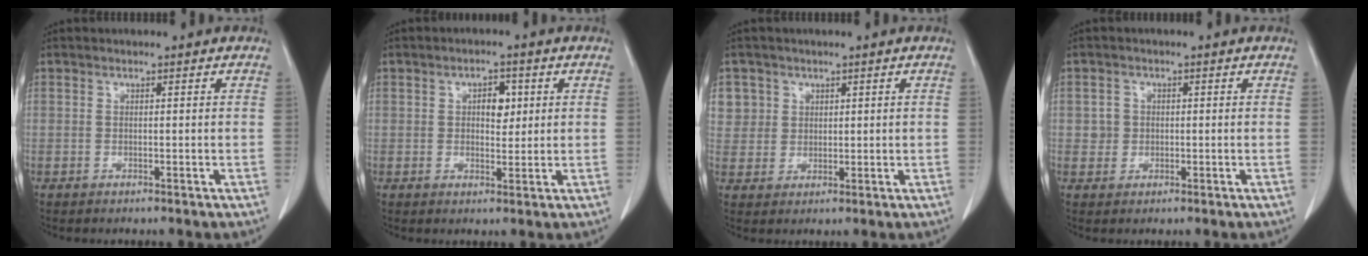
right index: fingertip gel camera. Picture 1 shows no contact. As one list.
[{"total": 3.6, "force": [0.9, 2.0, 2.9], "torque": [-0.043, 0.005, 0.015]}, {"total": 5.3, "force": [2.4, 4.7, 0.1], "torque": [0.011, 0.006, 0.050]}, {"total": 2.2, "force": [0.2, 2.2, 0.3], "torque": [-0.002, 0.003, 0.004]}]